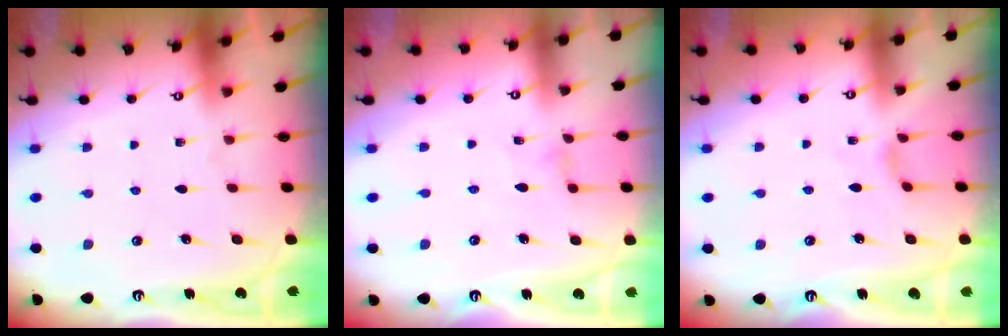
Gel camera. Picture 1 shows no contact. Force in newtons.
{"total": 0.0}
{"total": 2.0, "press": 2.0, "slide": 0.5}